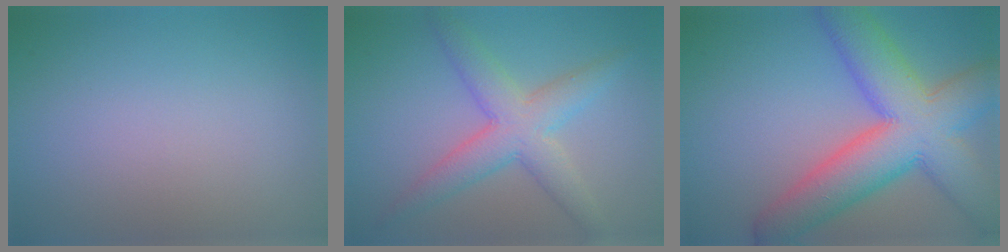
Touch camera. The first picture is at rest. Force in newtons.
{"total": 5.2, "press": 5.2, "slide": 0.2}
{"total": 11.3, "press": 11.3, "slide": 0.2}